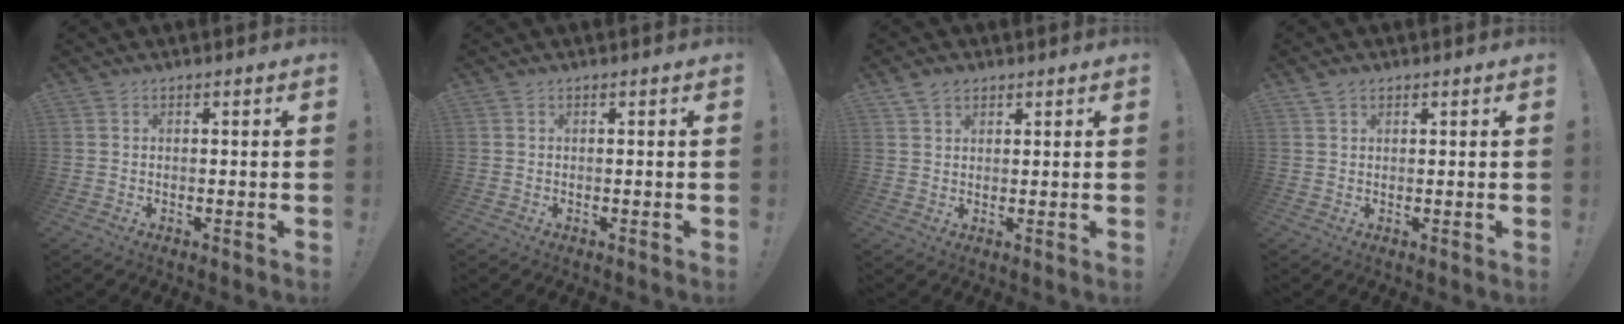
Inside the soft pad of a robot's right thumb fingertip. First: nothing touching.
{"total": 0.0}
{"total": 3.5, "force": [2.3, 2.3, 1.2], "torque": [-0.018, -0.007, 0.044]}
{"total": 1.8, "force": [1.3, 1.0, 0.6], "torque": [-0.012, -0.002, 0.025]}